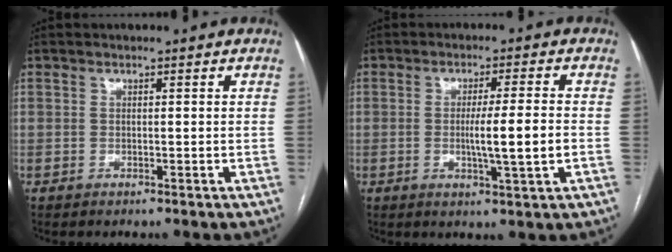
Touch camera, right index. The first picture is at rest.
{"total": 6.7, "force": [-1.1, -0.5, 6.6], "torque": [-0.111, -0.010, -0.018]}